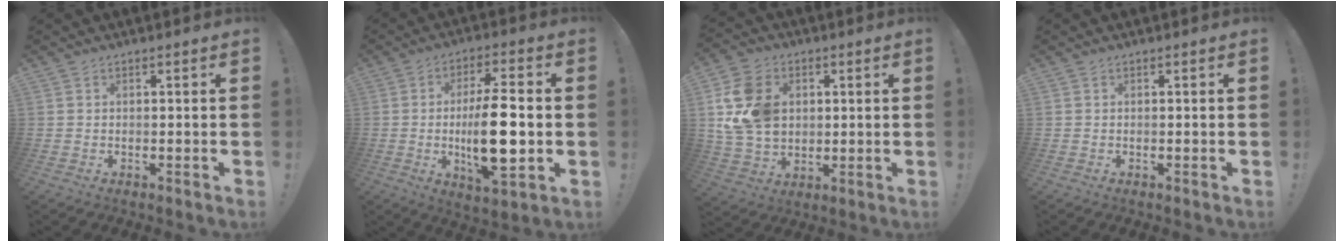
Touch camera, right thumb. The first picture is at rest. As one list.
[{"total": 18.5, "force": [-2.1, 6.1, 17.4], "torque": [-0.306, 0.000, -0.036]}, {"total": 16.7, "force": [3.2, 13.2, 9.6], "torque": [-0.167, -0.012, 0.066]}, {"total": 0.0}]